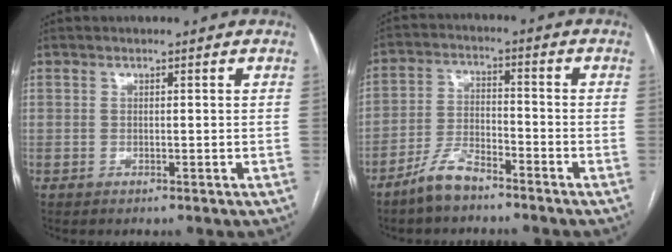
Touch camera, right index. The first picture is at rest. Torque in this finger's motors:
{"motor_torque": [-0.97, -0.47, -1.05, -0.21]}